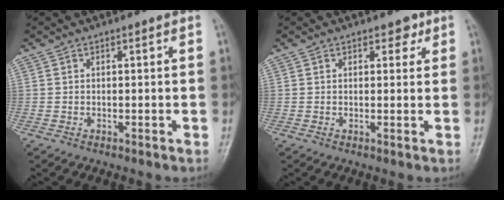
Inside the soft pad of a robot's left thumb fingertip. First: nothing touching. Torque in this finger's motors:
{"motor_torque": [-0.15, -0.05, -0.16, -0.24, -0.03]}